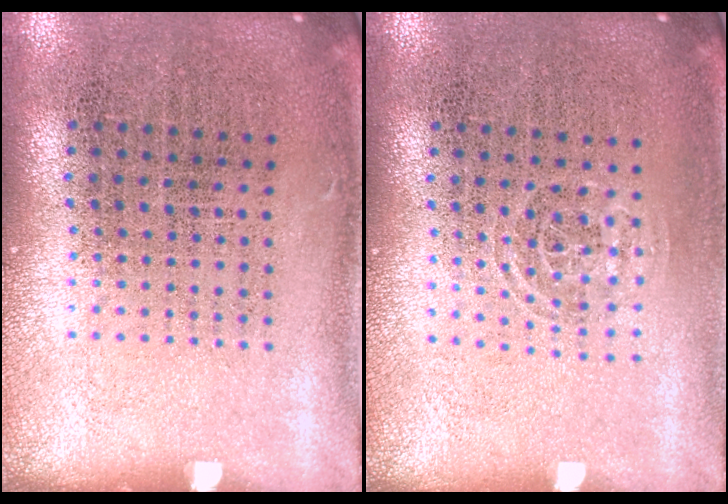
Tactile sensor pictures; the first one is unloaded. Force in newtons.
{"total": 0.7, "press": 0.5, "slide": 0.6}